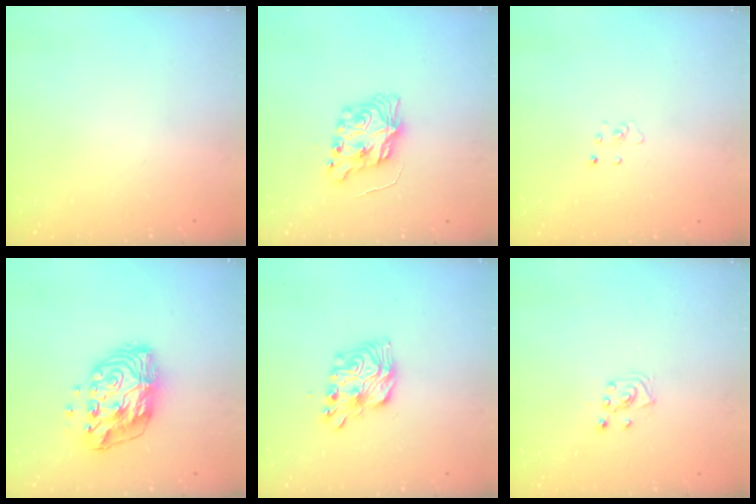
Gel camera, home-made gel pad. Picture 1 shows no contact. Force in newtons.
{"total": 7.9, "press": 7.9, "slide": 0.2}
{"total": 2.3, "press": 2.3, "slide": 0.2}
{"total": 13.2, "press": 13.2, "slide": 1.1}
{"total": 11.8, "press": 11.8, "slide": 0.4}
{"total": 4.4, "press": 4.3, "slide": 0.6}